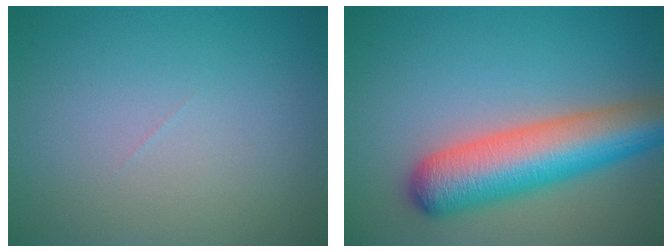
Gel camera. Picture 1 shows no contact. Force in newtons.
{"total": 8.6, "press": 8.6, "slide": 0.4}